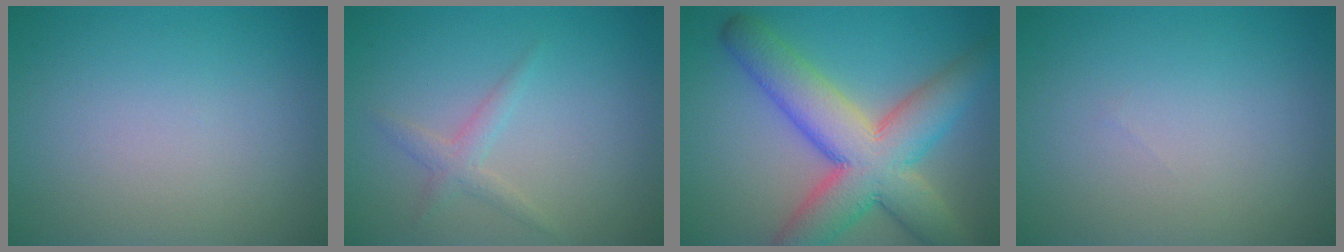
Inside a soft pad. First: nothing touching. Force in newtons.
{"total": 1.6, "press": 1.6, "slide": 0.0}
{"total": 10.2, "press": 10.2, "slide": 0.5}
{"total": 0.0}